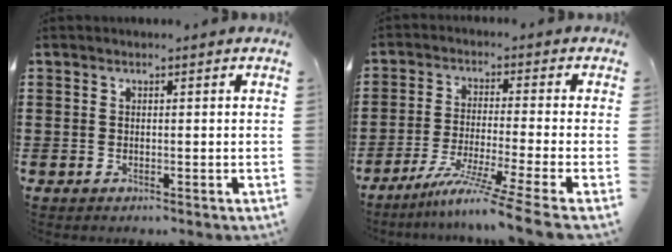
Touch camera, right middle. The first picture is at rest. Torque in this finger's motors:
{"motor_torque": [1.58, -0.56, 0.39, 0.17]}